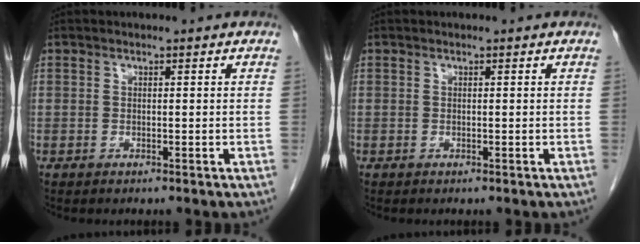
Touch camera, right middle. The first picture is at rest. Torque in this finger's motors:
{"motor_torque": [-0.10, -0.03, -0.11, -0.01]}